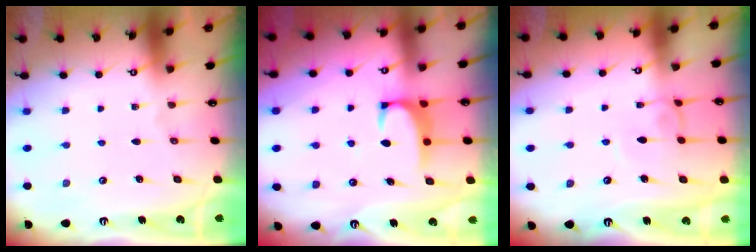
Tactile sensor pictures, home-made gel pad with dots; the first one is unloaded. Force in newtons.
{"total": 1.8, "press": 1.8, "slide": 0.4}
{"total": 0.6, "press": 0.4, "slide": 0.4}